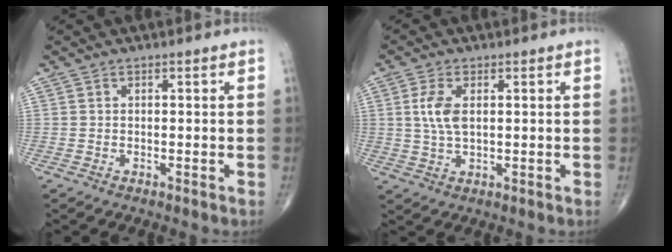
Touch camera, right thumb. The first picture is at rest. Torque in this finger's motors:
{"motor_torque": [0.05, 0.04, 0.47, 0.17, 0.02]}